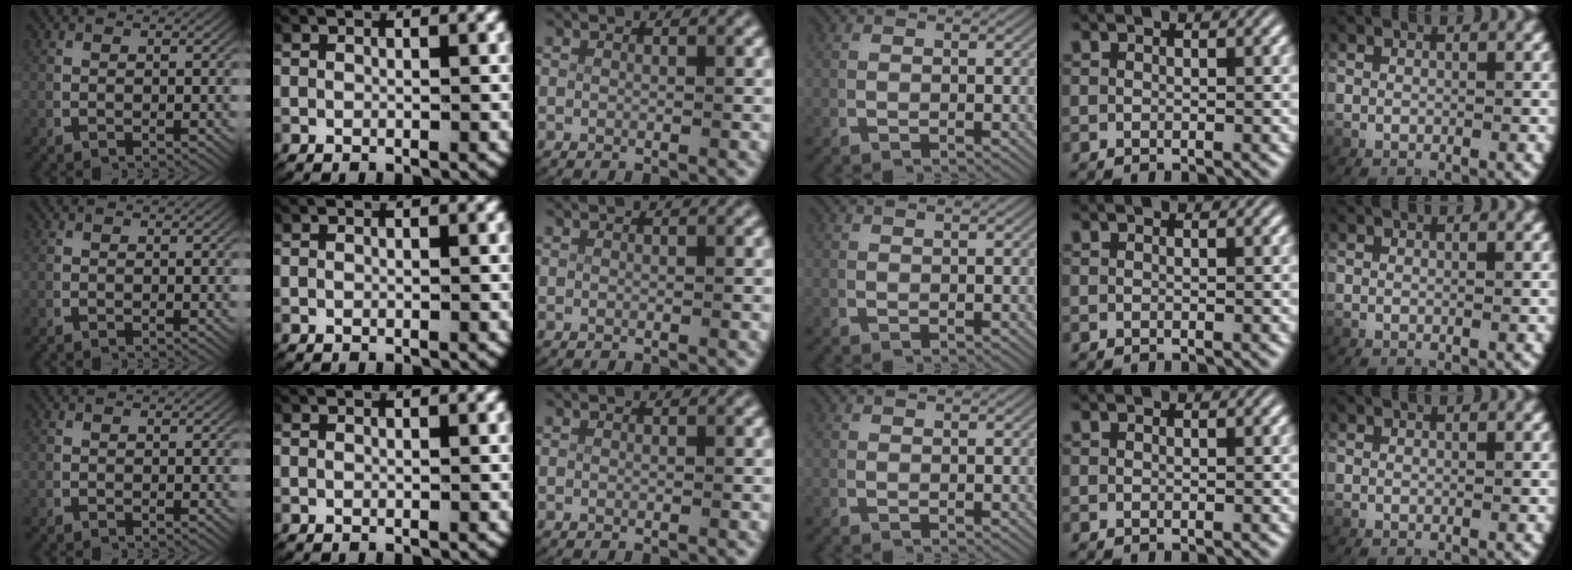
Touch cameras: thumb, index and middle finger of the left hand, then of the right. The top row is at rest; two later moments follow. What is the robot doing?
{"motion": "lift_and_place", "object": "plastic wrap"}